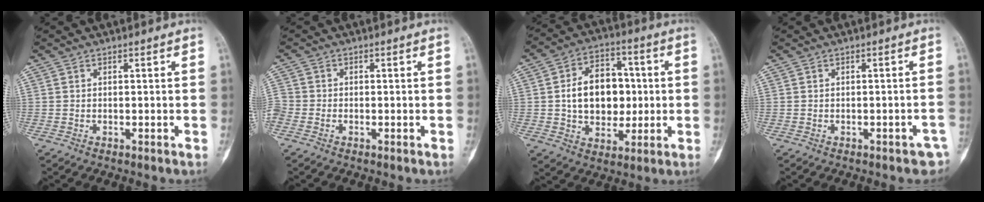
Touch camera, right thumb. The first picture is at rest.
{"total": 3.4, "force": [-1.2, 2.7, 1.5], "torque": [-0.042, 0.006, -0.028]}
{"total": 14.1, "force": [0.5, 10.0, 9.9], "torque": [-0.118, 0.016, 0.012]}
{"total": 3.3, "force": [-2.1, 1.6, 2.0], "torque": [-0.015, 0.016, -0.022]}